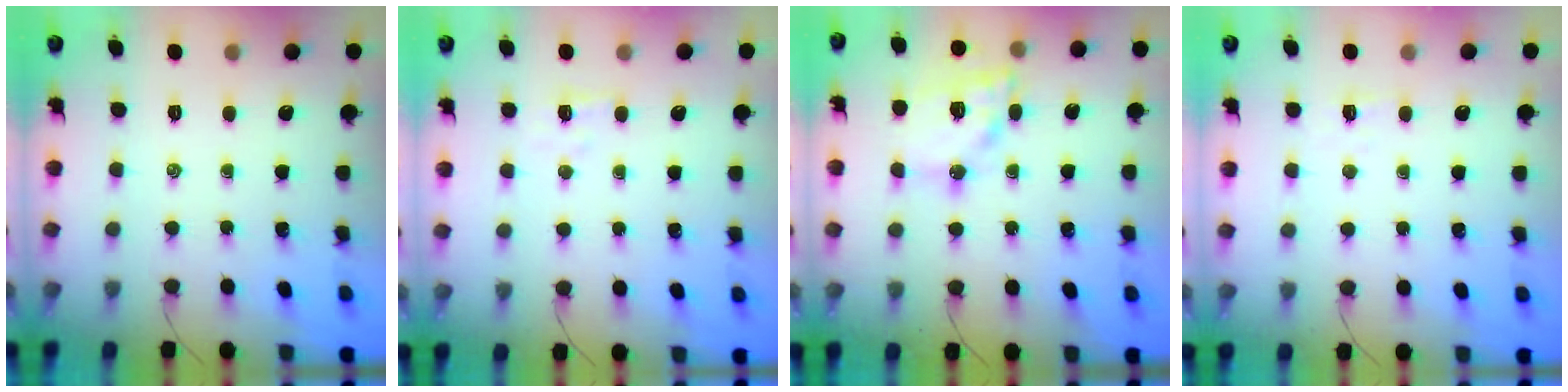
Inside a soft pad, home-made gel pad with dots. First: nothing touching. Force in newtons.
{"total": 2.9, "press": 2.8, "slide": 1.0}
{"total": 15.7, "press": 15.5, "slide": 2.8}
{"total": 2.2, "press": 2.0, "slide": 0.8}